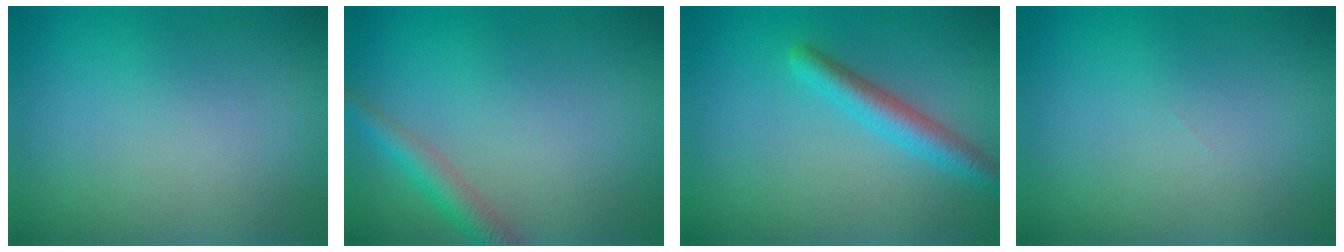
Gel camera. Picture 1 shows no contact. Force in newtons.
{"total": 2.6, "press": 2.6, "slide": 0.1}
{"total": 3.0, "press": 3.0, "slide": 0.1}
{"total": 0.0}